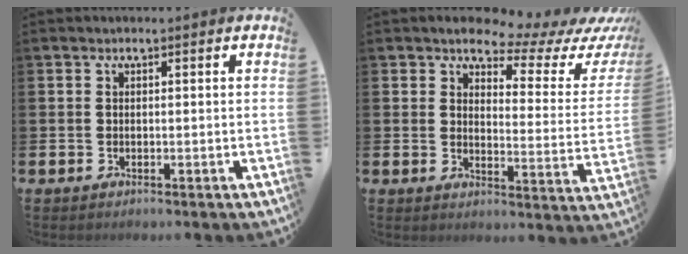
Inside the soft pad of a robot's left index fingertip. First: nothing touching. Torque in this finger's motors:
{"motor_torque": [1.06, -1.08, 0.19, 0.02]}